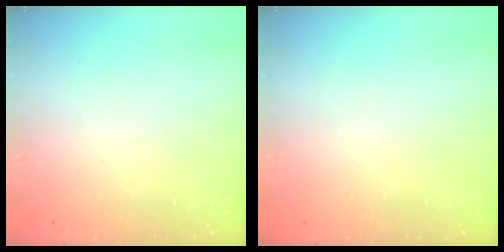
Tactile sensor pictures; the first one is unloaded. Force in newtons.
{"total": 0.0}